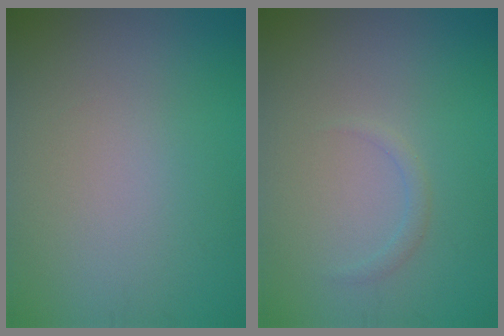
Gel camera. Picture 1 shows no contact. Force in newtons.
{"total": 0.9, "press": 0.9, "slide": 0.1}